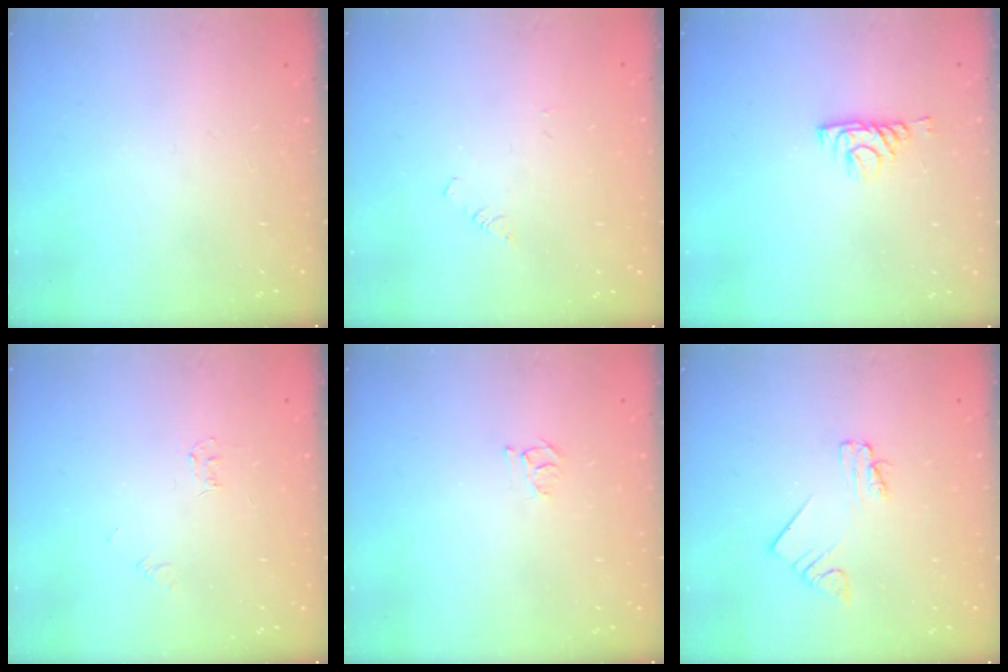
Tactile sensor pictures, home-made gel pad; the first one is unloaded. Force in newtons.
{"total": 1.3, "press": 1.3, "slide": 0.2}
{"total": 6.0, "press": 5.9, "slide": 0.8}
{"total": 2.8, "press": 2.8, "slide": 0.4}
{"total": 3.6, "press": 3.6, "slide": 0.4}
{"total": 2.2, "press": 2.2, "slide": 0.3}